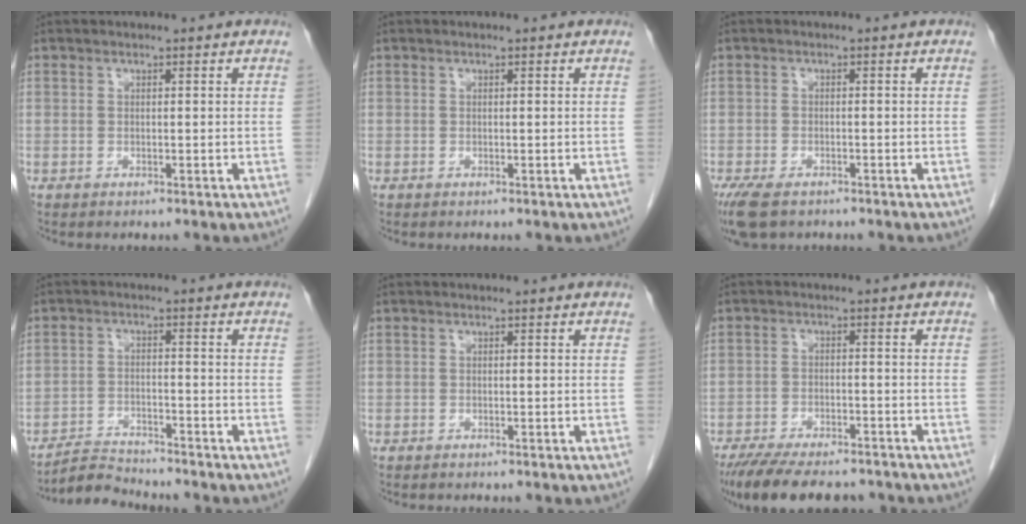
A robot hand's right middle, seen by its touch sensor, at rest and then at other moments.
{"total": 0.0}
{"total": 6.3, "force": [-4.5, 2.8, 3.4], "torque": [-0.067, -0.012, -0.075]}
{"total": 4.4, "force": [-4.4, -0.2, -0.3], "torque": [0.003, -0.012, -0.080]}
{"total": 0.0}
{"total": 14.1, "force": [-11.8, 4.1, 6.5], "torque": [-0.133, -0.015, -0.172]}